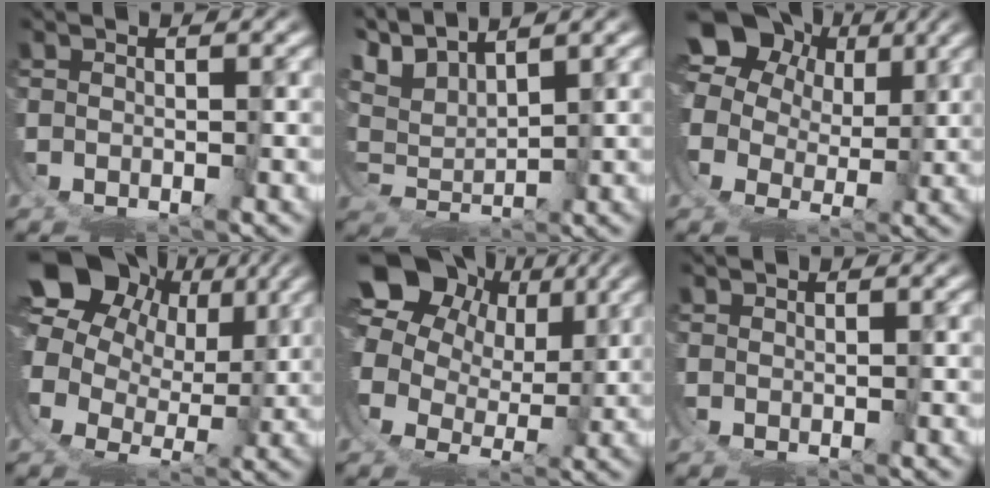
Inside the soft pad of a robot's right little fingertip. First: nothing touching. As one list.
[{"total": 5.0, "force": [4.5, 1.8, 1.3], "torque": [-0.066, -0.003, 0.076]}, {"total": 12.2, "force": [4.7, 9.8, 5.6], "torque": [-0.122, -0.013, 0.070]}, {"total": 15.6, "force": [6.3, 12.2, 7.4], "torque": [-0.156, -0.006, 0.088]}, {"total": 13.9, "force": [6.2, 10.6, 6.5], "torque": [-0.136, -0.005, 0.089]}, {"total": 1.1, "force": [0.9, -0.5, -0.4], "torque": [0.011, 0.004, 0.015]}]